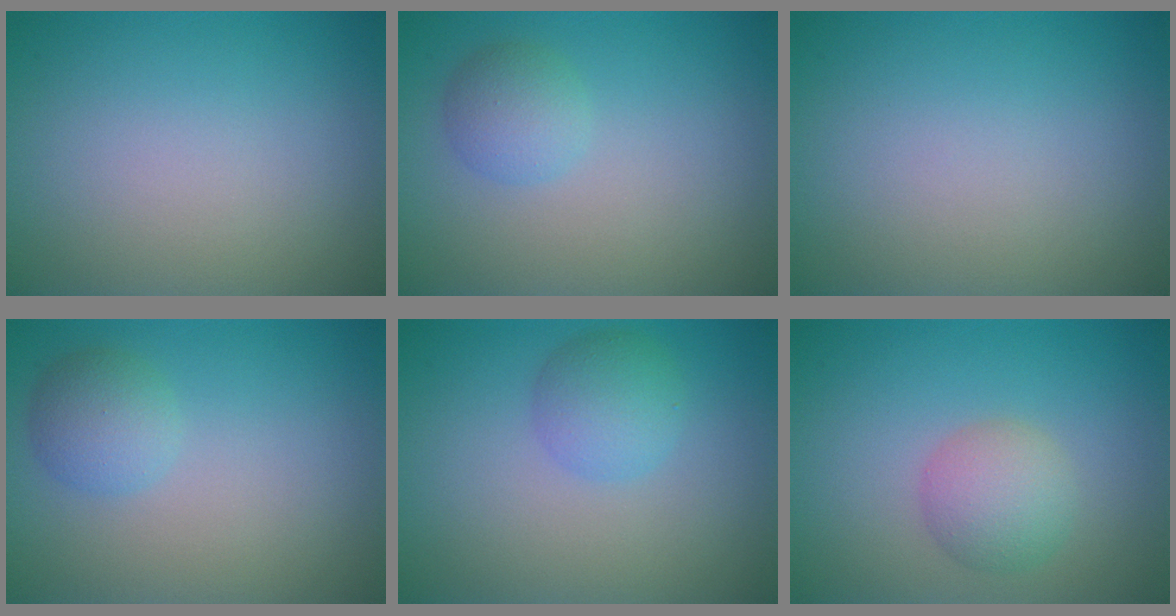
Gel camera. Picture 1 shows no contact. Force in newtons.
{"total": 2.2, "press": 2.2, "slide": 0.1}
{"total": 0.0}
{"total": 2.5, "press": 2.5, "slide": 0.2}
{"total": 2.8, "press": 2.8, "slide": 0.1}
{"total": 3.1, "press": 3.1, "slide": 0.0}